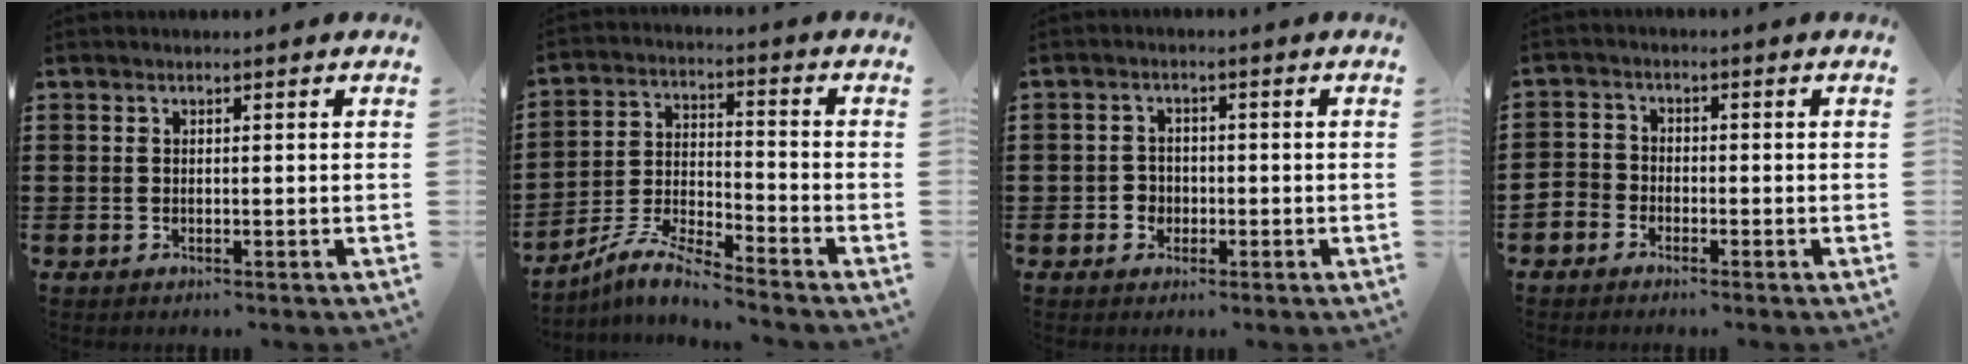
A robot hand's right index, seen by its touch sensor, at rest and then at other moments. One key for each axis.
{"total": 6.6, "fx": -6.2, "fy": 0.3, "fz": 2.3, "tx": -0.063, "ty": -0.005, "tz": -0.125}
{"total": 2.3, "fx": -0.9, "fy": 2.0, "fz": 0.4, "tx": -0.015, "ty": 0.004, "tz": -0.022}
{"total": 2.4, "fx": -1.9, "fy": 1.4, "fz": -0.2, "tx": -0.013, "ty": 0.000, "tz": -0.047}